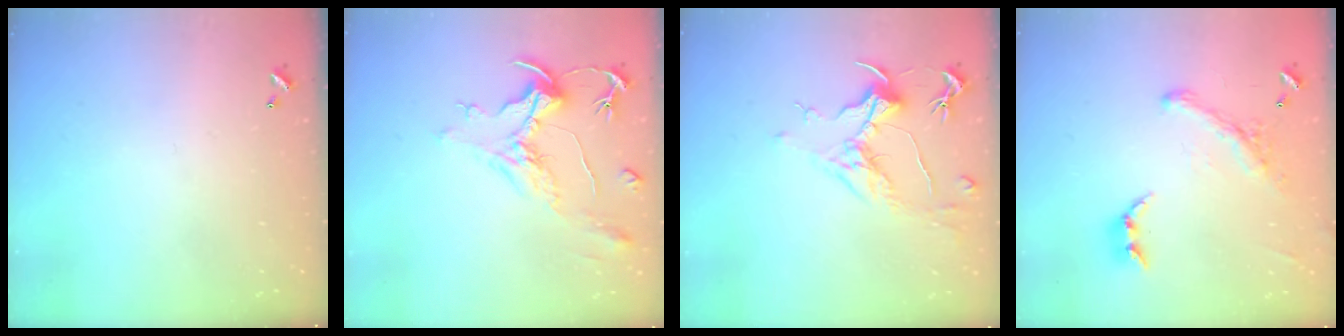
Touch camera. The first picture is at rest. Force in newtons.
{"total": 2.2, "press": 1.7, "slide": 1.4}
{"total": 1.6, "press": 1.3, "slide": 0.8}
{"total": 3.8, "press": 3.5, "slide": 1.5}